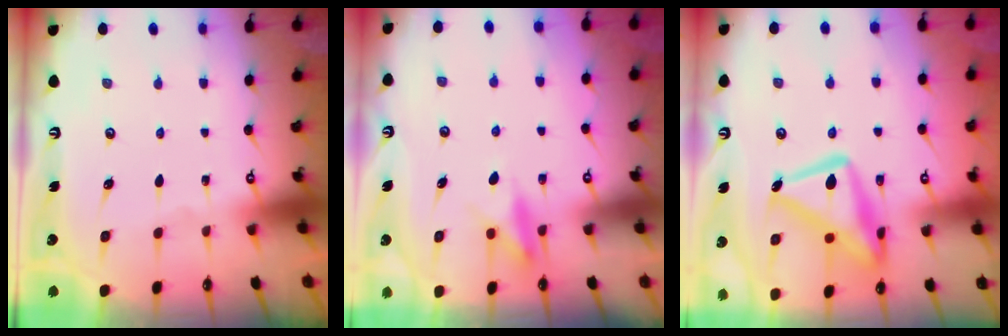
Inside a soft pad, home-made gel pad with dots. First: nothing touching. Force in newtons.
{"total": 8.4, "press": 8.3, "slide": 0.9}
{"total": 18.4, "press": 18.3, "slide": 1.6}